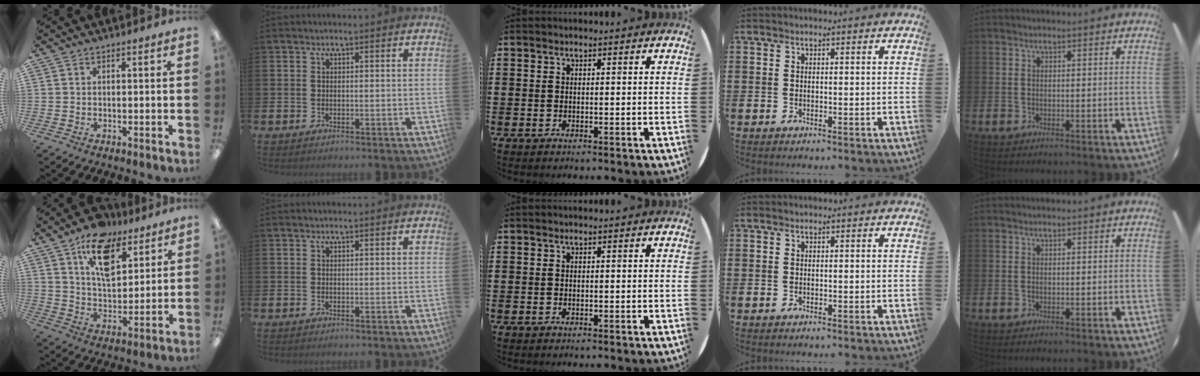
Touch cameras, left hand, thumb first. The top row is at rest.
{"thumb": {"total": 14.4, "force": [9.0, 7.5, 8.4], "torque": [-0.130, -0.037, 0.159]}}